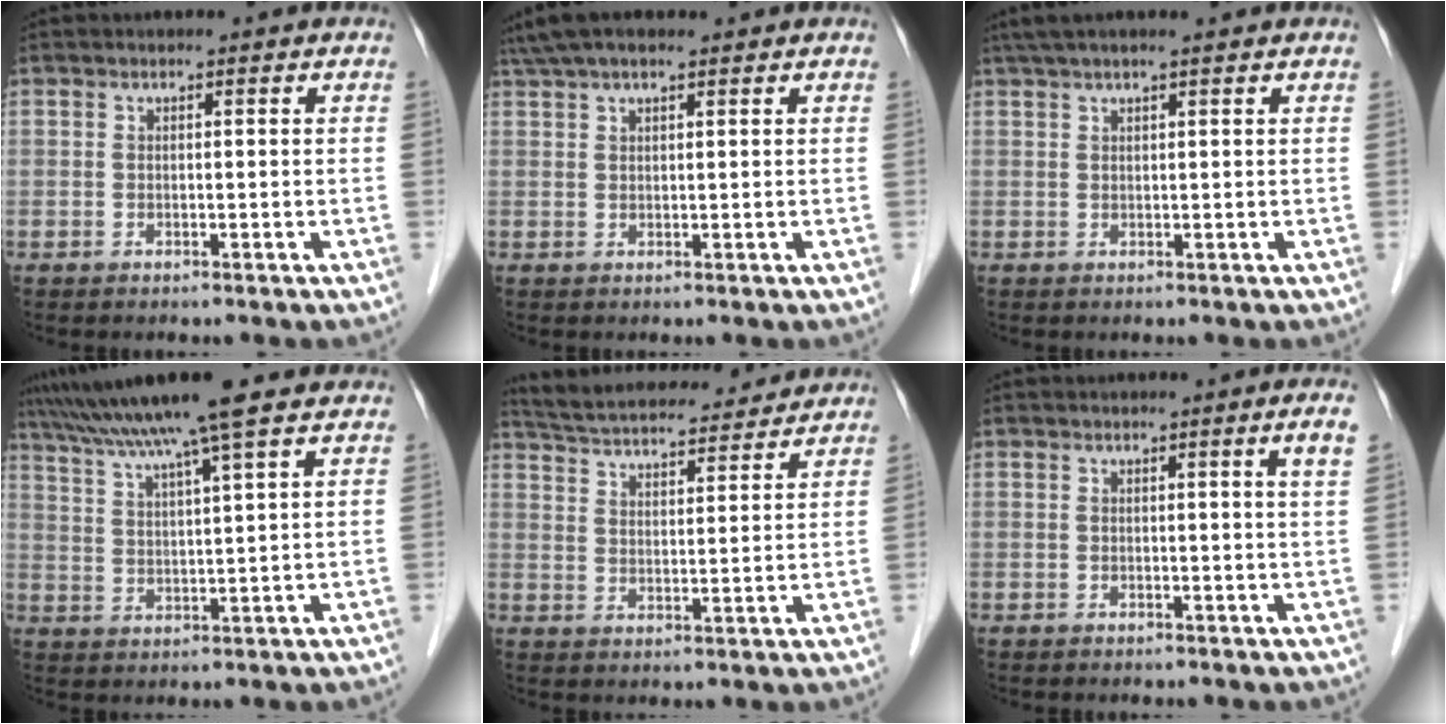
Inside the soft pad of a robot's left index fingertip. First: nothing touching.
{"total": 7.0, "force": [5.5, 1.6, 4.0], "torque": [-0.074, 0.044, 0.099]}
{"total": 6.9, "force": [5.6, 0.4, 4.0], "torque": [-0.064, 0.038, 0.087]}
{"total": 11.3, "force": [9.1, -1.4, 6.5], "torque": [-0.117, 0.020, 0.145]}
{"total": 17.9, "force": [16.6, 3.2, 6.0], "torque": [-0.107, 0.033, 0.246]}
{"total": 2.0, "force": [0.9, -0.7, 1.7], "torque": [-0.024, -0.007, 0.015]}